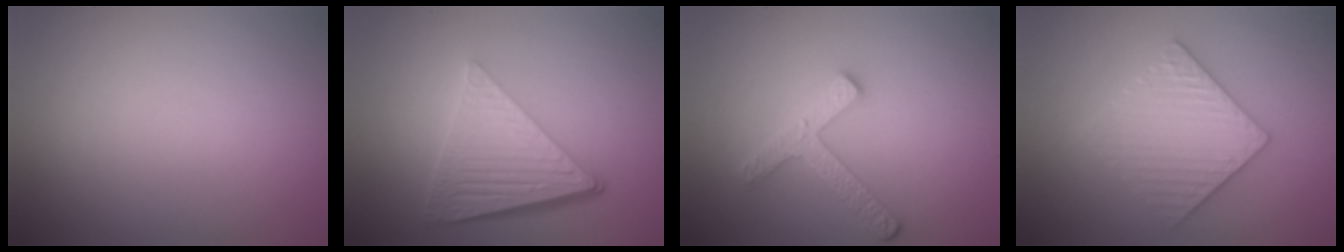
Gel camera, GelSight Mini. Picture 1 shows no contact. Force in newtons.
{"total": 6.5, "press": 4.4, "slide": 4.8}
{"total": 2.9, "press": 2.8, "slide": 0.6}
{"total": 5.2, "press": 5.1, "slide": 1.0}